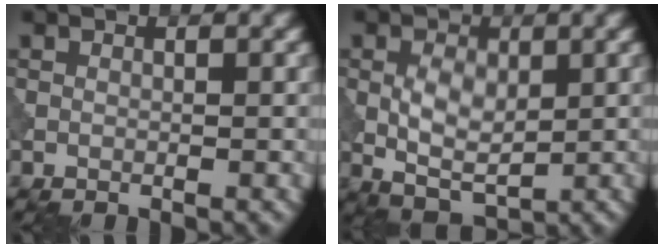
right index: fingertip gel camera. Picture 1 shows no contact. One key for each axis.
{"total": 3.8, "fx": 0.3, "fy": 2.3, "fz": 3.0, "tx": -0.056, "ty": 0.000, "tz": 0.008}